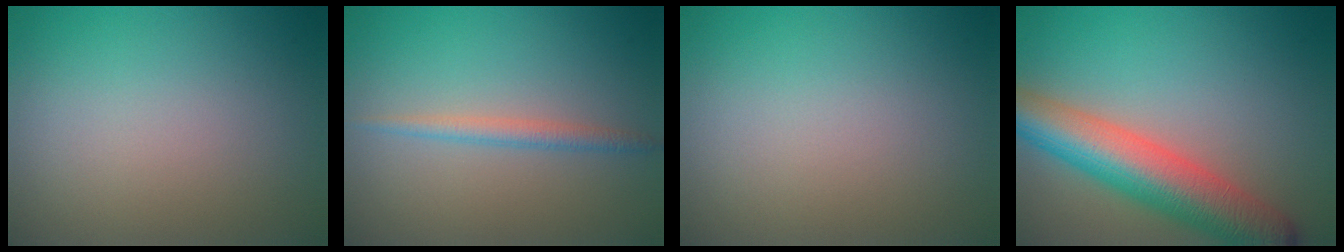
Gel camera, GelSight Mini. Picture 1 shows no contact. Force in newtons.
{"total": 1.6, "press": 1.6, "slide": 0.1}
{"total": 0.0}
{"total": 8.6, "press": 8.6, "slide": 0.2}